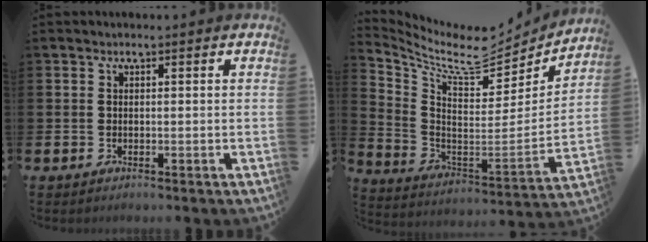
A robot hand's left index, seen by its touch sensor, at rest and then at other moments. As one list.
[{"total": 9.5, "force": [7.9, 3.4, 4.2], "torque": [-0.109, -0.061, 0.128]}]